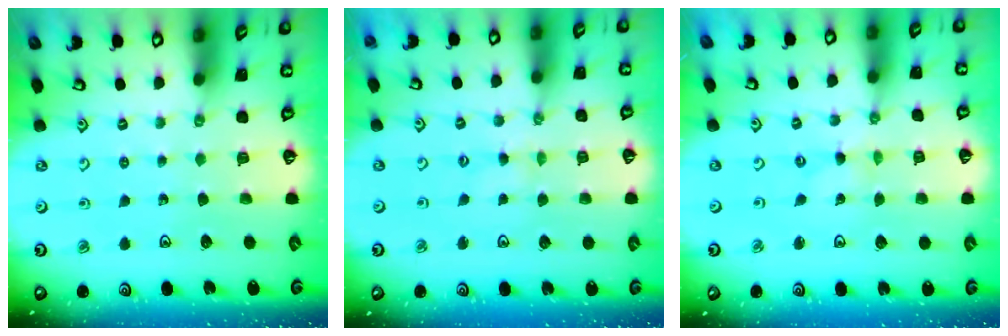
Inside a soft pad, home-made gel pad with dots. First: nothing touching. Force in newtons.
{"total": 1.2, "press": 1.1, "slide": 0.2}
{"total": 0.0}